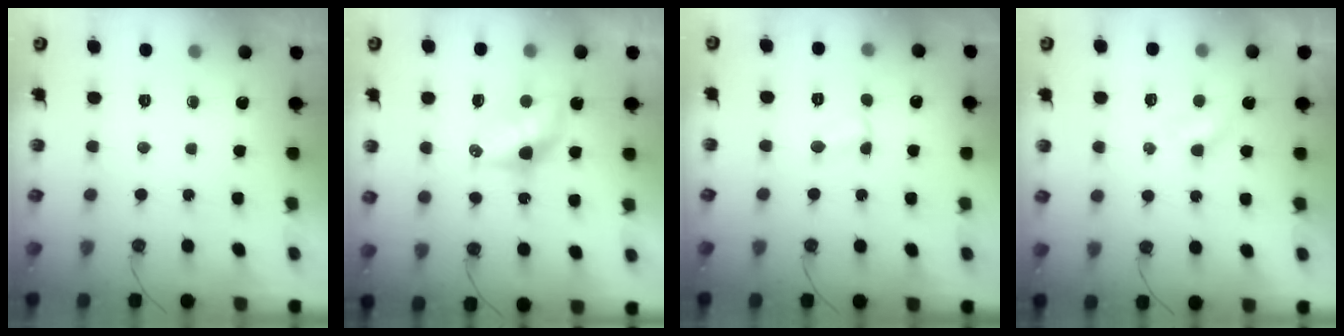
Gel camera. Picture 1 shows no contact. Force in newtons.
{"total": 7.6, "press": 7.6, "slide": 0.7}
{"total": 3.5, "press": 3.4, "slide": 0.4}
{"total": 2.4, "press": 2.4, "slide": 0.6}